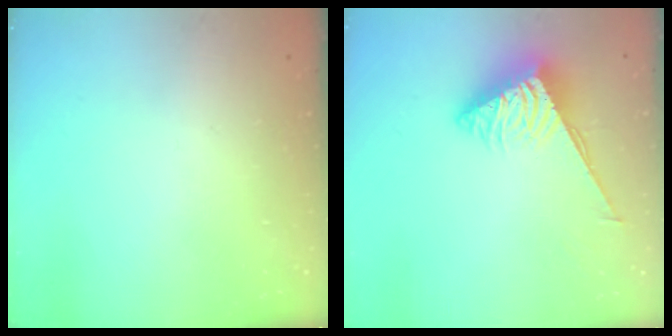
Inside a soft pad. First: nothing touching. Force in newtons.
{"total": 3.9, "press": 3.9, "slide": 0.4}